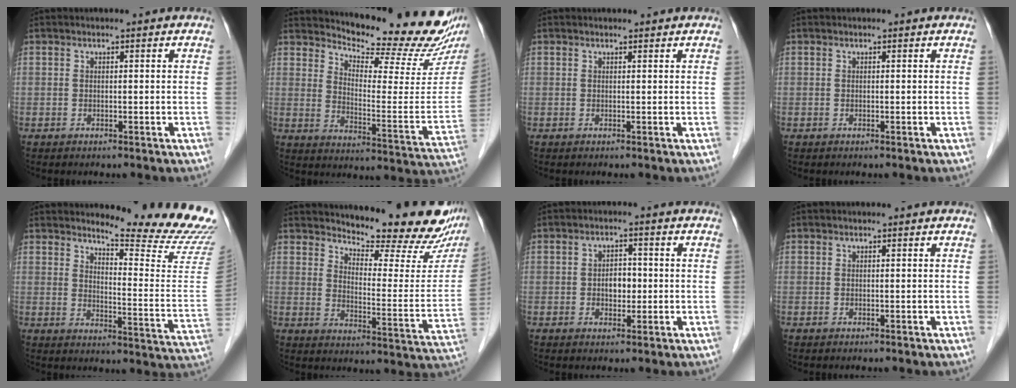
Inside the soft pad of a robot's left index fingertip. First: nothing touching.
{"total": 18.7, "force": [17.6, 2.4, 6.1], "torque": [-0.094, -0.092, 0.216]}
{"total": 0.8, "force": [0.8, 0.0, 0.0], "torque": [-0.008, 0.000, 0.008]}
{"total": 0.0}
{"total": 16.1, "force": [15.5, -1.0, 4.3], "torque": [-0.067, -0.136, 0.178]}
{"total": 18.3, "force": [16.6, 3.3, 6.8], "torque": [-0.084, -0.070, 0.199]}
{"total": 3.2, "force": [-0.6, 2.1, 2.4], "torque": [-0.037, 0.005, -0.007]}
{"total": 0.0}